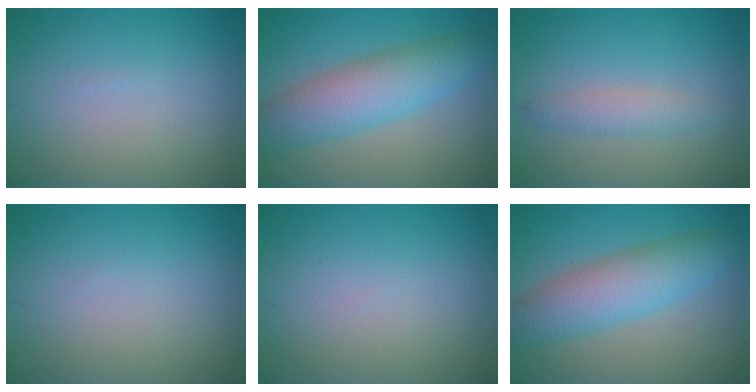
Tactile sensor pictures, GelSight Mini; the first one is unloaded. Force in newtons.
{"total": 6.5, "press": 6.5, "slide": 0.0}
{"total": 2.0, "press": 2.0, "slide": 0.1}
{"total": 0.0}
{"total": 0.0}
{"total": 6.2, "press": 6.2, "slide": 0.1}